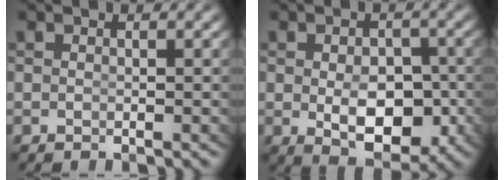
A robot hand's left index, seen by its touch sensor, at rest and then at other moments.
{"total": 6.5, "force": [-1.3, 3.6, 5.2], "torque": [-0.075, -0.036, -0.005]}